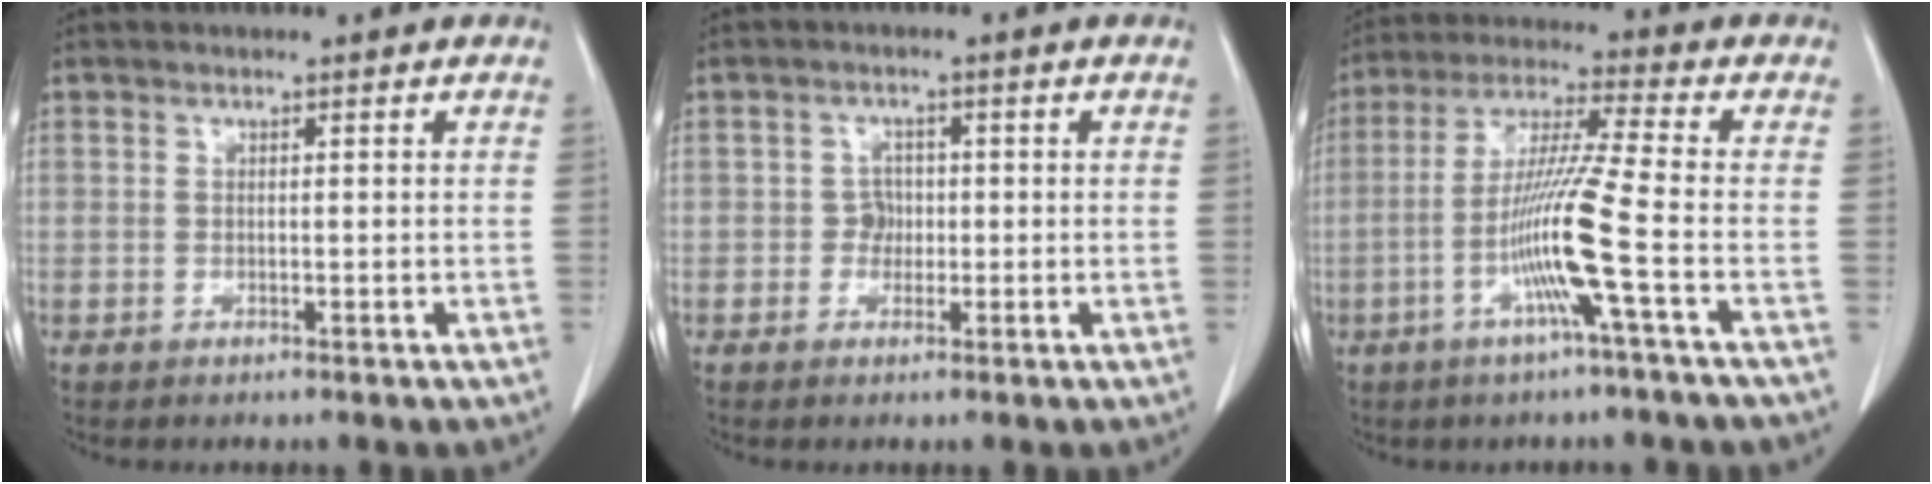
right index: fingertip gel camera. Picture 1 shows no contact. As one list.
[{"total": 2.0, "force": [-0.2, 1.9, 0.6], "torque": [0.001, 0.009, -0.004]}, {"total": 10.8, "force": [-3.4, -1.8, 10.1], "torque": [-0.195, -0.005, -0.069]}]